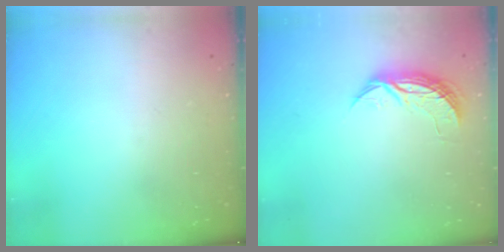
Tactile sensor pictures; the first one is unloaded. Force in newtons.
{"total": 7.1, "press": 7.1, "slide": 0.4}